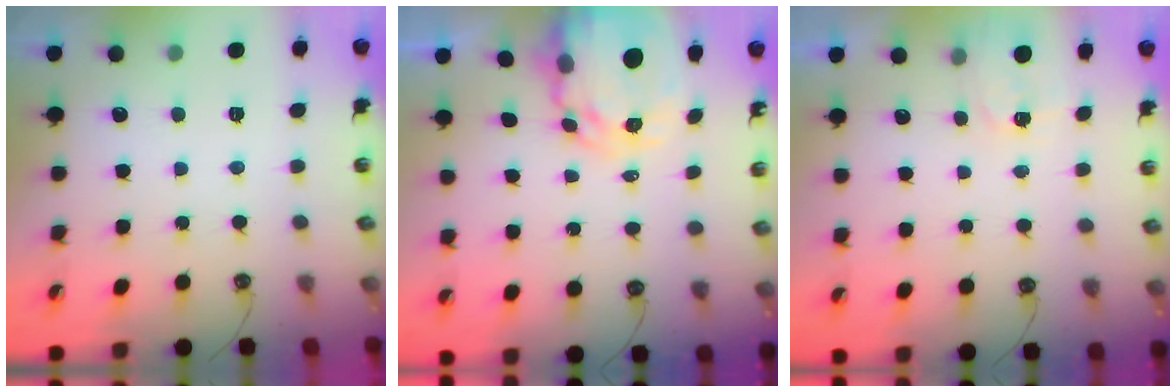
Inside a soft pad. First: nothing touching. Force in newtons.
{"total": 6.7, "press": 6.7, "slide": 0.6}
{"total": 2.0, "press": 2.0, "slide": 0.3}